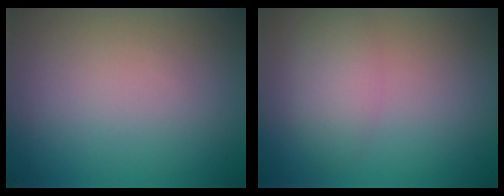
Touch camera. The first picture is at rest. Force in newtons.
{"total": 2.8, "press": 2.8, "slide": 0.1}